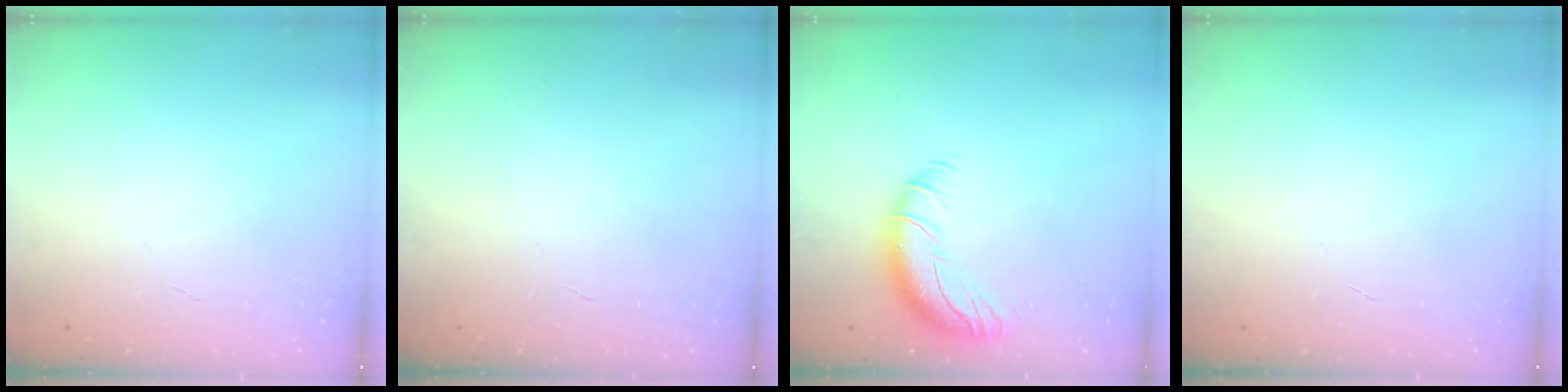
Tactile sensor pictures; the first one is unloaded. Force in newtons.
{"total": 0.0}
{"total": 12.0, "press": 11.7, "slide": 2.5}
{"total": 0.0}